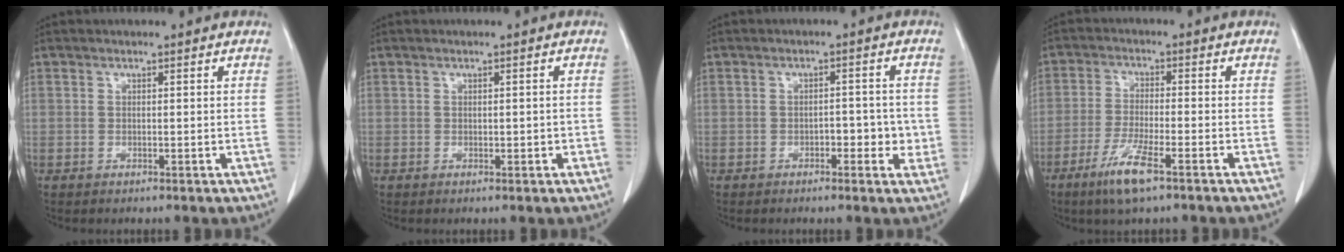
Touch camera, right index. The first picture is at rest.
{"total": 1.0, "force": [-0.2, 0.5, 0.8], "torque": [-0.009, 0.001, -0.001]}
{"total": 3.9, "force": [-1.0, 1.9, 3.2], "torque": [-0.033, 0.007, -0.013]}
{"total": 7.0, "force": [-4.4, 0.6, 5.5], "torque": [-0.113, -0.014, -0.081]}